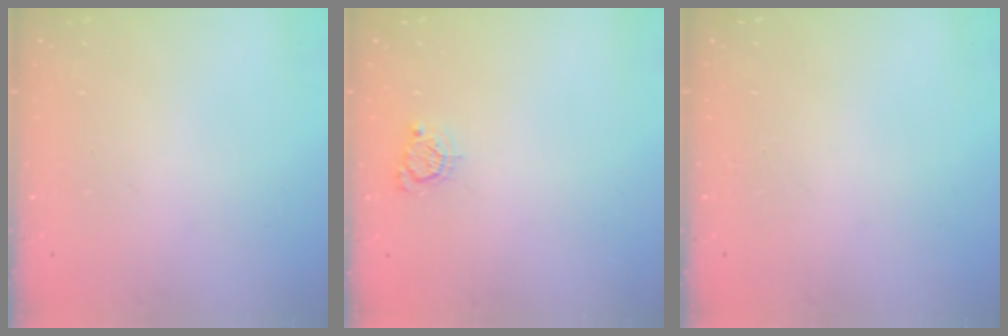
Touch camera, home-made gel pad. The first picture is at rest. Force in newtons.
{"total": 3.3, "press": 3.3, "slide": 0.4}
{"total": 0.0}